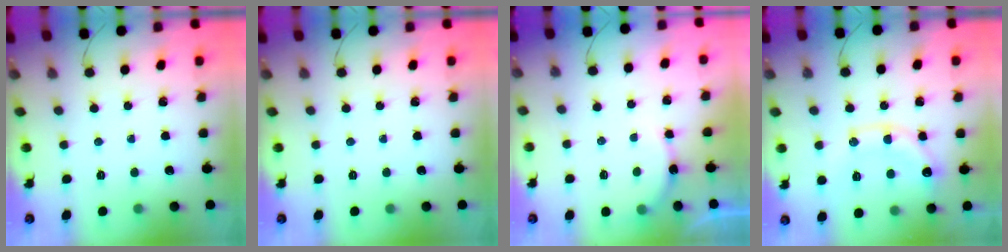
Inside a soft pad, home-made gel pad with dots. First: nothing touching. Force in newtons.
{"total": 0.0}
{"total": 5.9, "press": 5.8, "slide": 1.0}
{"total": 14.4, "press": 14.3, "slide": 1.9}